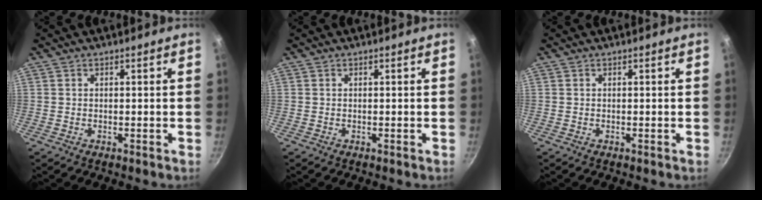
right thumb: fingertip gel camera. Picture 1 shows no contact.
{"total": 0.0}
{"total": 0.0}